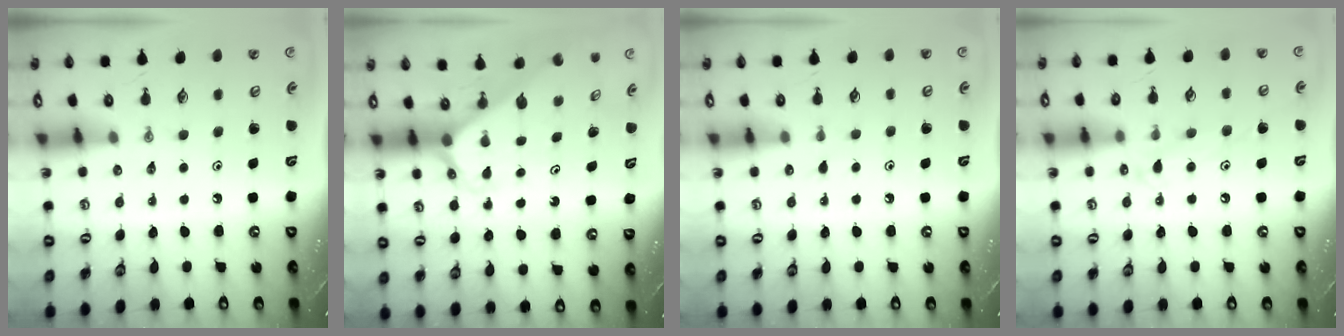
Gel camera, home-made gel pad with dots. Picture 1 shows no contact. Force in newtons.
{"total": 2.6, "press": 2.6, "slide": 0.2}
{"total": 4.2, "press": 4.2, "slide": 0.4}
{"total": 10.4, "press": 10.4, "slide": 0.7}